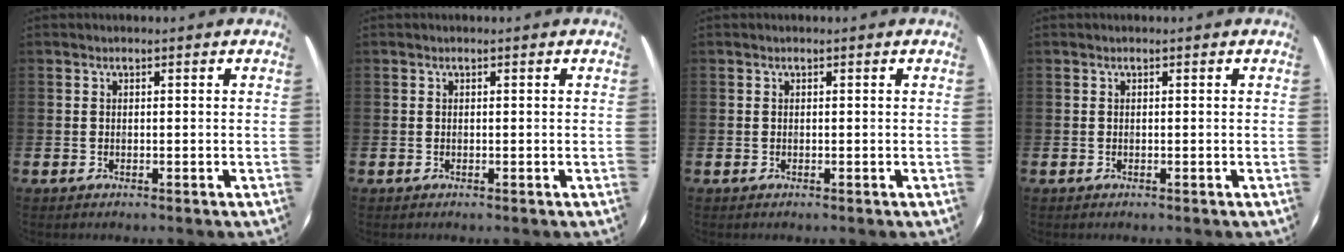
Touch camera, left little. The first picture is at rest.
{"total": 0.0}
{"total": 0.0}
{"total": 0.0}